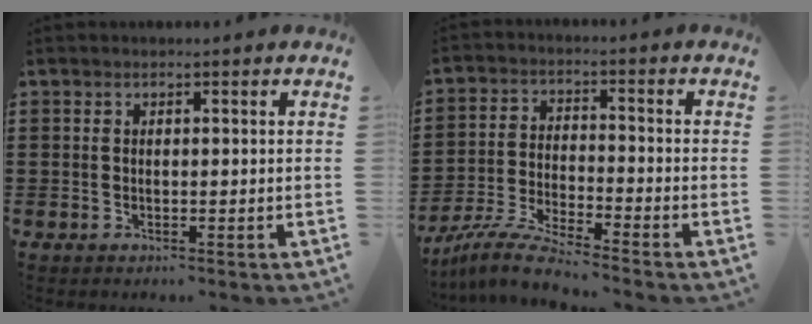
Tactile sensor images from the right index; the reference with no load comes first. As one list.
[{"total": 6.6, "force": [-6.2, -0.4, 2.2], "torque": [-0.059, -0.012, -0.125]}]